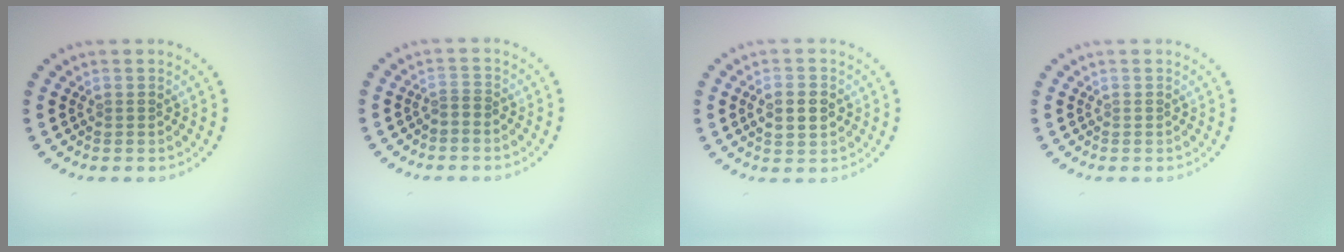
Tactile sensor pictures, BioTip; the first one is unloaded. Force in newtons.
{"total": 0.6, "press": 0.4, "slide": 0.5}
{"total": 3.2, "press": 3.2, "slide": 0.3}
{"total": 0.0}